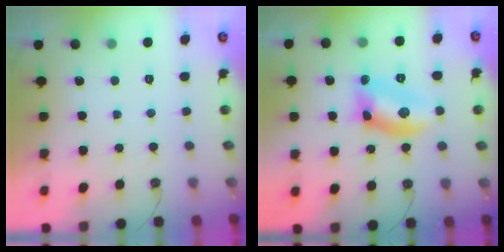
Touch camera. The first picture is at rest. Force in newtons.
{"total": 11.4, "press": 11.4, "slide": 1.2}